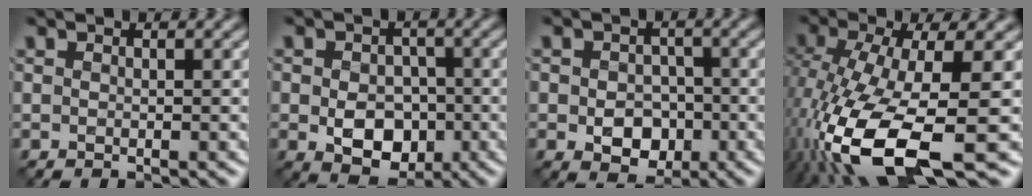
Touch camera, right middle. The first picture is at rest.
{"total": 5.5, "force": [-1.2, 4.1, 3.5], "torque": [-0.065, -0.009, -0.020]}
{"total": 4.2, "force": [-1.1, 3.2, 2.5], "torque": [-0.040, -0.008, -0.018]}
{"total": 11.2, "force": [-4.0, 3.9, 9.7], "torque": [-0.214, -0.018, -0.073]}